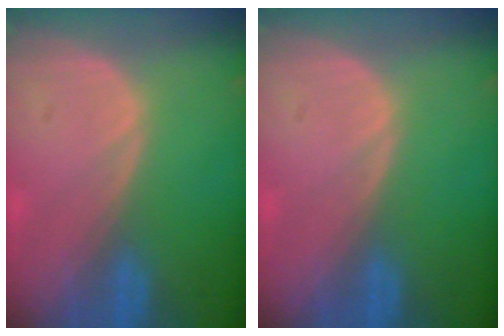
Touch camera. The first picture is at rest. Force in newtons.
{"total": 0.0}